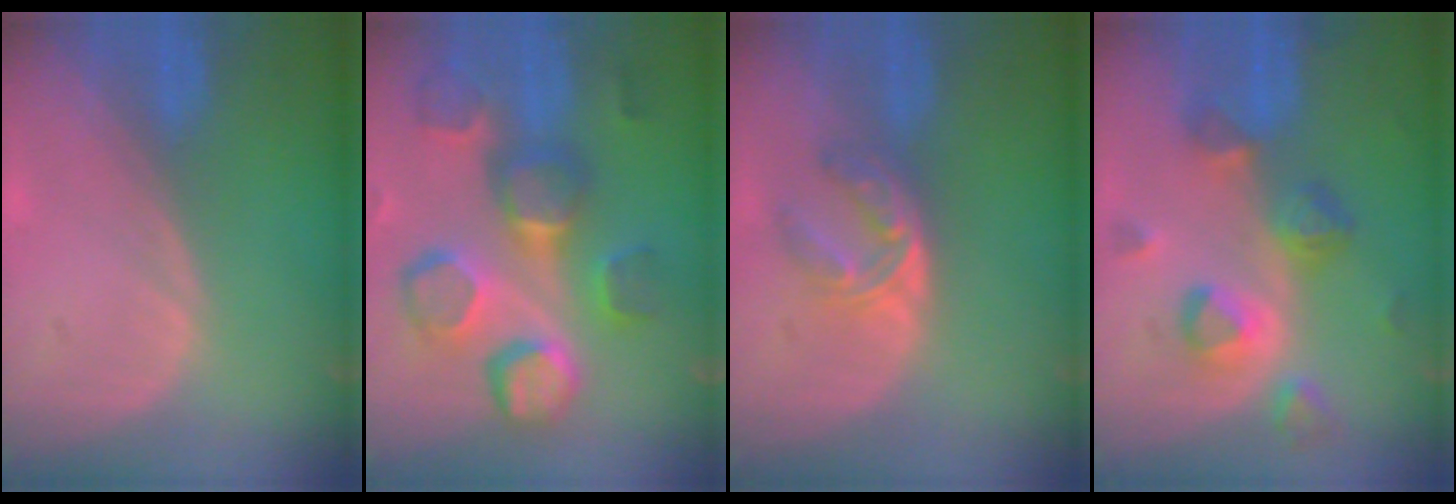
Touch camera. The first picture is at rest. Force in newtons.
{"total": 11.7, "press": 10.8, "slide": 4.4}
{"total": 5.9, "press": 4.7, "slide": 3.6}
{"total": 7.8, "press": 7.5, "slide": 2.0}